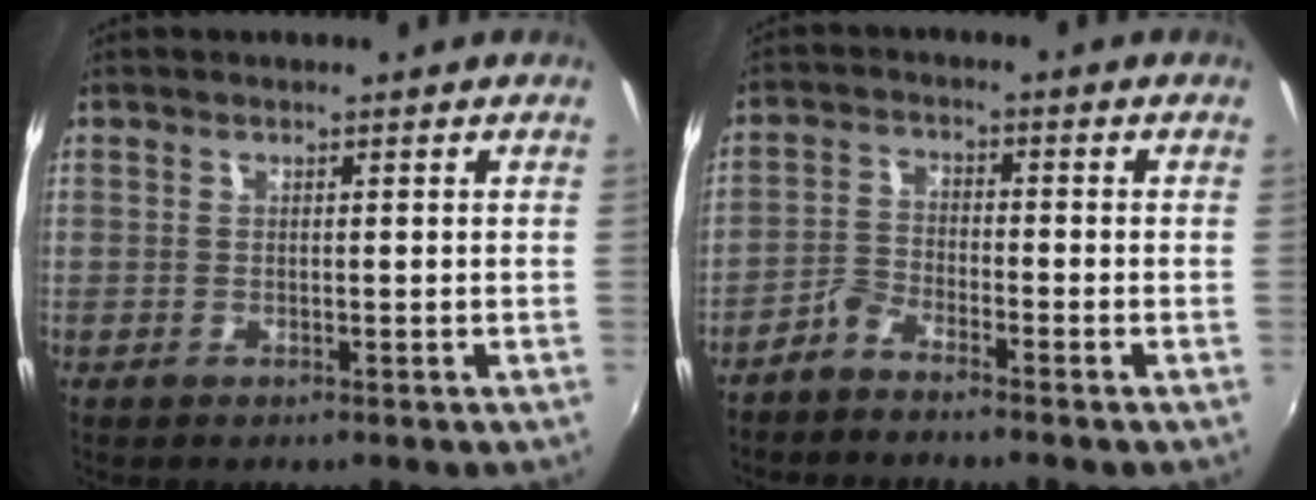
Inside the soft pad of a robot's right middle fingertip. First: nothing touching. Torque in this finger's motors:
{"motor_torque": [-0.12, -0.22, -0.01, -0.01]}